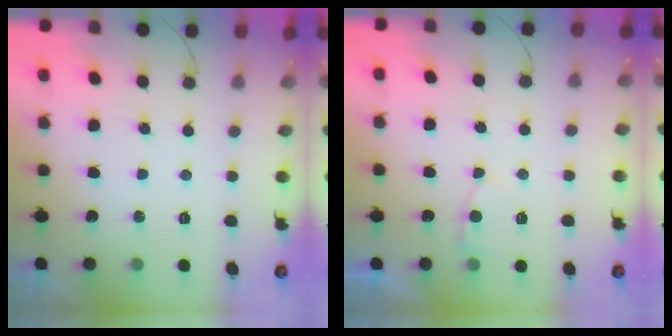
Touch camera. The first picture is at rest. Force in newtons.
{"total": 3.6, "press": 3.5, "slide": 0.4}